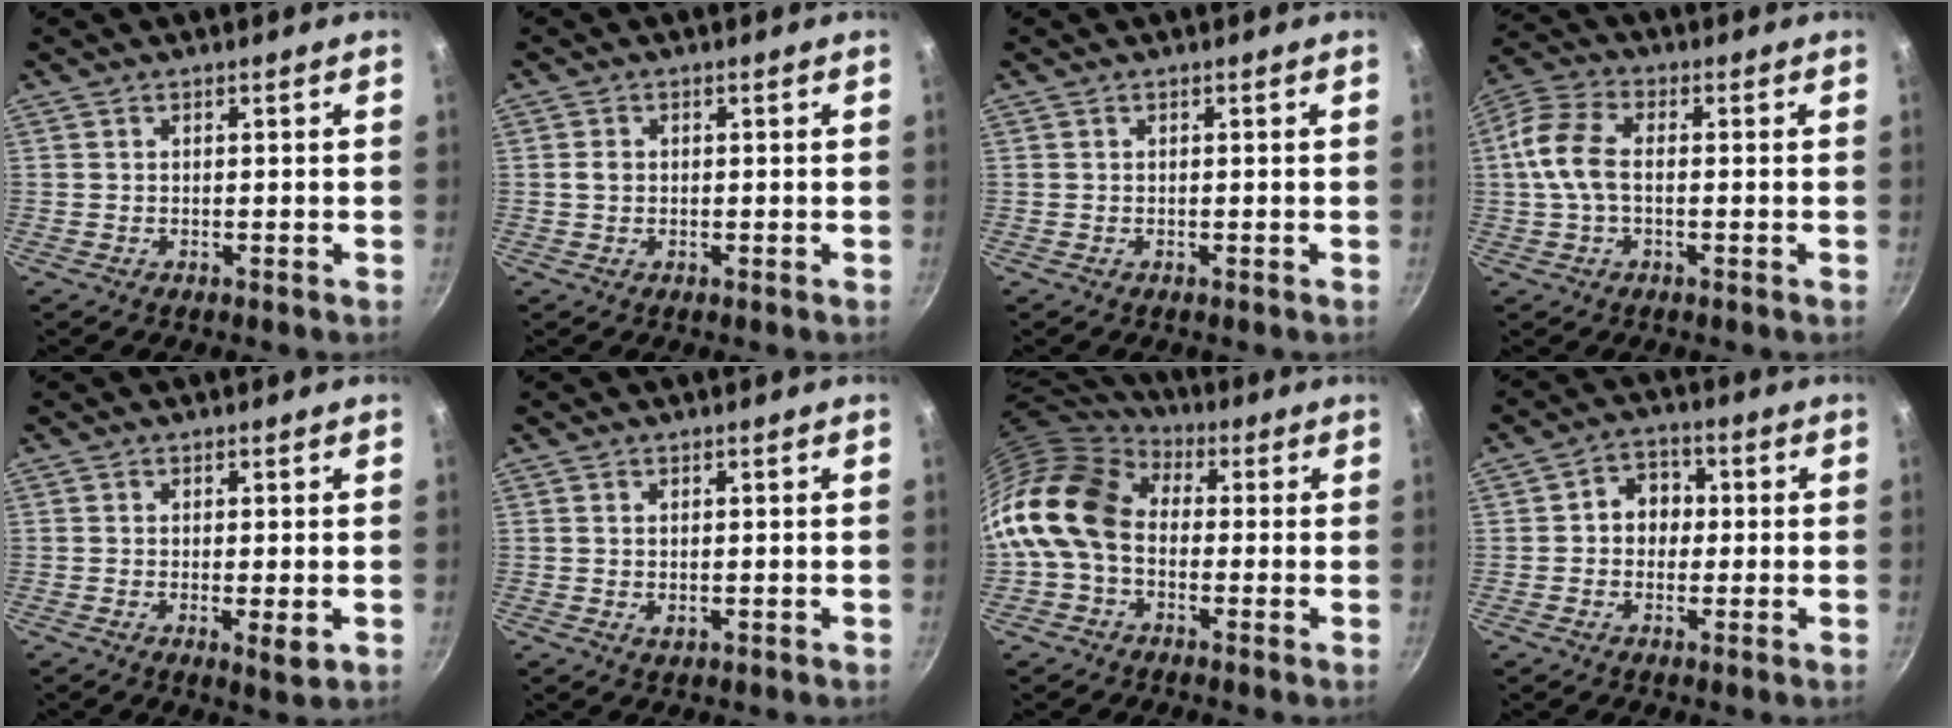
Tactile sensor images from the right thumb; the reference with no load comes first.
{"total": 1.5, "force": [0.0, 1.3, 0.9], "torque": [-0.011, 0.005, -0.001]}
{"total": 0.0}
{"total": 9.0, "force": [0.0, 5.2, 7.4], "torque": [-0.157, 0.026, -0.014]}
{"total": 3.0, "force": [-0.5, 0.8, 2.9], "torque": [-0.051, -0.013, -0.007]}
{"total": 1.2, "force": [0.1, 0.8, 0.9], "torque": [-0.015, -0.002, 0.002]}
{"total": 16.5, "force": [-0.4, 12.1, 11.2], "torque": [-0.204, 0.034, -0.027]}
{"total": 5.9, "force": [0.0, 5.1, 3.0], "torque": [-0.007, 0.013, -0.009]}